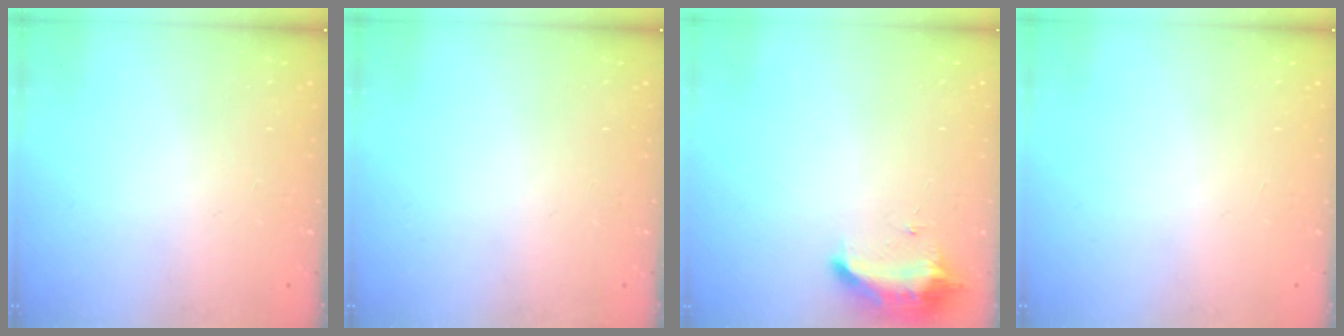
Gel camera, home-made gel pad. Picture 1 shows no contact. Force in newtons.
{"total": 2.8, "press": 2.2, "slide": 1.7}
{"total": 9.1, "press": 9.1, "slide": 0.0}
{"total": 1.0, "press": 0.0, "slide": 1.0}